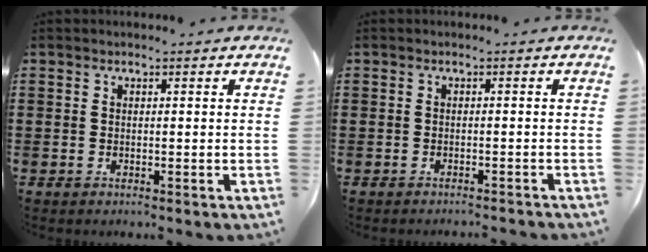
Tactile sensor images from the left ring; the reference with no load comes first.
{"total": 0.8, "force": [-0.8, -0.1, 0.2], "torque": [-0.004, -0.001, -0.015]}